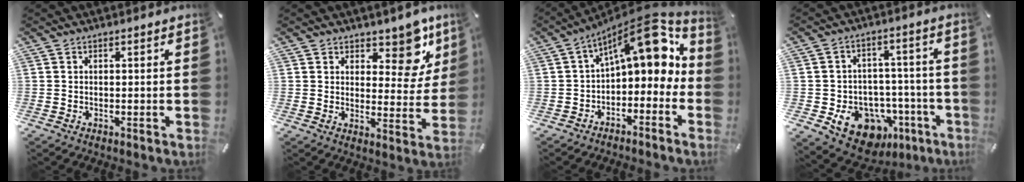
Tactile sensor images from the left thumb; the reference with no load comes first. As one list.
[{"total": 10.4, "force": [6.9, 5.6, 5.3], "torque": [-0.047, -0.055, 0.117]}, {"total": 13.2, "force": [6.4, 6.0, 9.8], "torque": [-0.132, -0.056, 0.106]}, {"total": 13.1, "force": [-5.9, 10.2, 5.6], "torque": [-0.053, 0.034, -0.088]}]